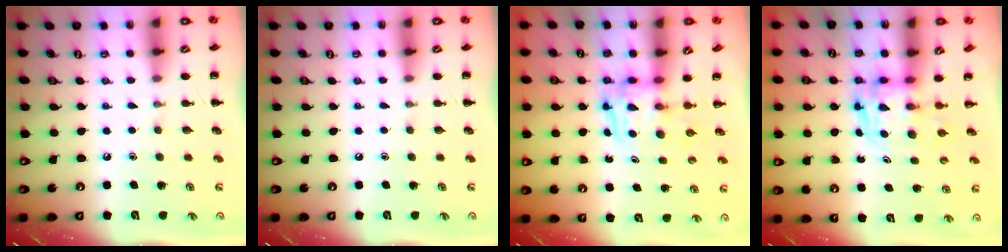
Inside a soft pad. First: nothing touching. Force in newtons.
{"total": 0.0}
{"total": 3.6, "press": 3.5, "slide": 0.3}
{"total": 2.6, "press": 2.6, "slide": 0.2}